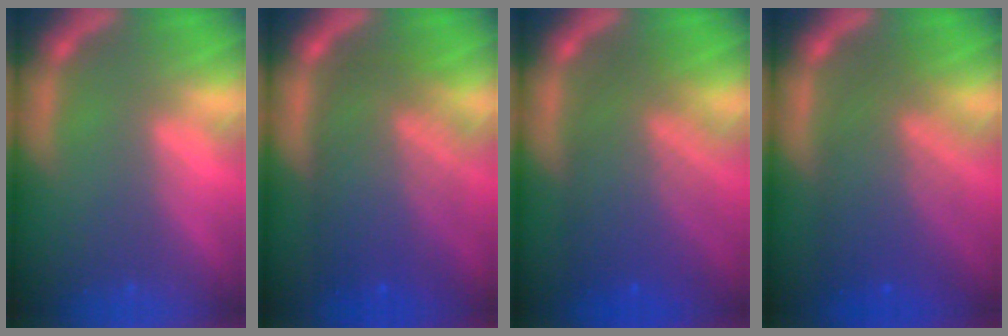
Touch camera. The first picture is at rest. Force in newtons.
{"total": 9.5}
{"total": 8.5}
{"total": 8.0}